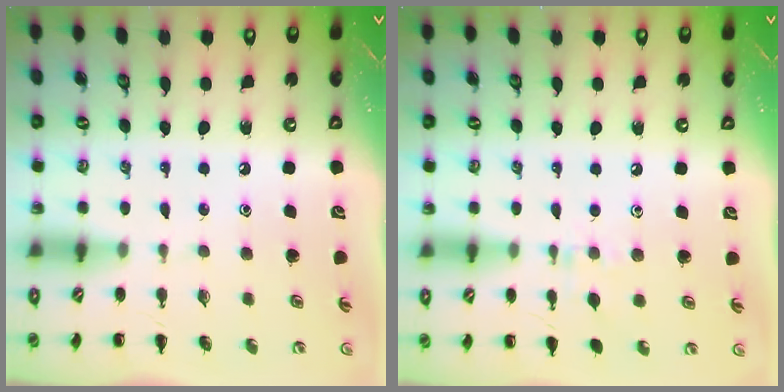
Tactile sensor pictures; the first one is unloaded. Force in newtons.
{"total": 6.0, "press": 5.7, "slide": 1.9}